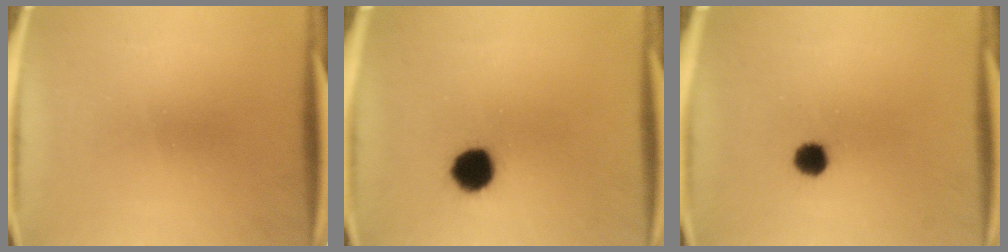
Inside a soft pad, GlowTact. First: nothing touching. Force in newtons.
{"total": 7.2}
{"total": 4.1}